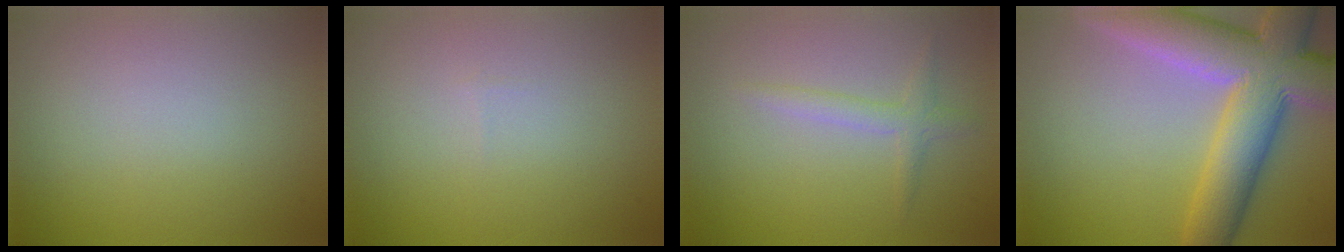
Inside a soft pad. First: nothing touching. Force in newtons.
{"total": 0.0}
{"total": 1.7, "press": 1.7, "slide": 0.1}
{"total": 11.6, "press": 11.5, "slide": 1.3}